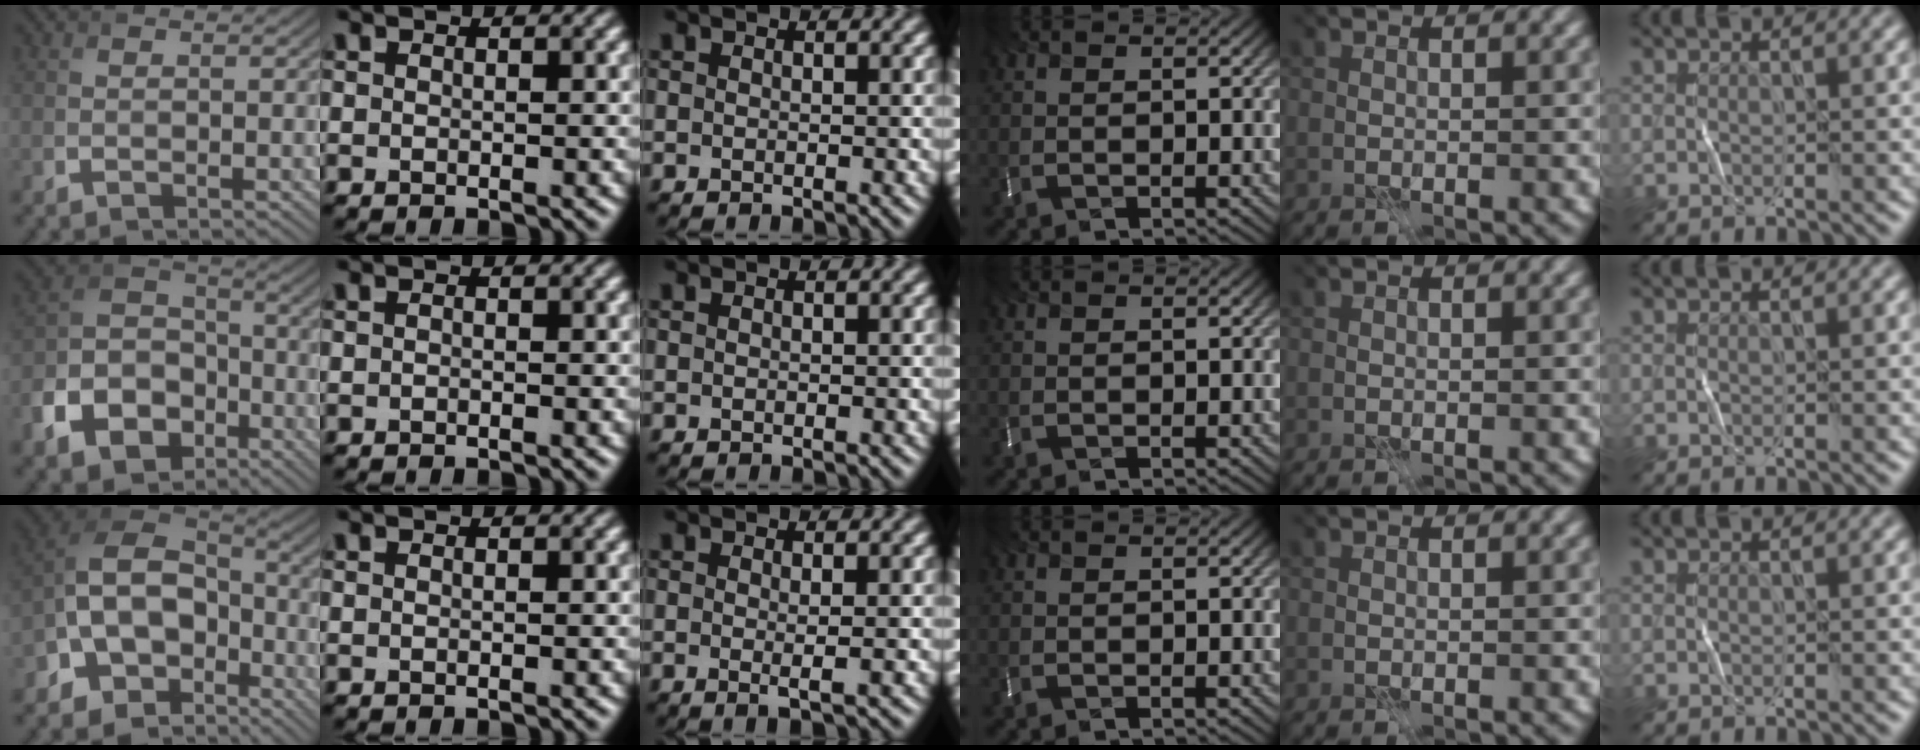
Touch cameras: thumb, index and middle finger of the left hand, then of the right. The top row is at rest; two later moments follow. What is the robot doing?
{"motion": "fold", "object": "bubble wrap"}